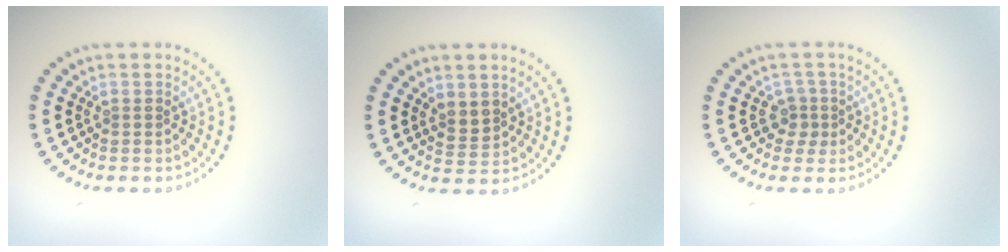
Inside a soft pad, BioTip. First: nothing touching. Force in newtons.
{"total": 1.7, "press": 1.5, "slide": 0.8}
{"total": 1.7, "press": 1.3, "slide": 1.2}